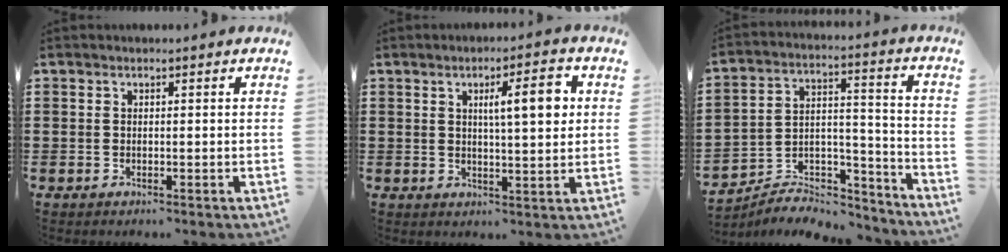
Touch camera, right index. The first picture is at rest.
{"total": 7.0, "force": [1.9, 1.5, 6.6], "torque": [-0.113, 0.000, 0.025]}
{"total": 6.3, "force": [-5.7, 2.2, 1.2], "torque": [-0.016, 0.013, -0.110]}